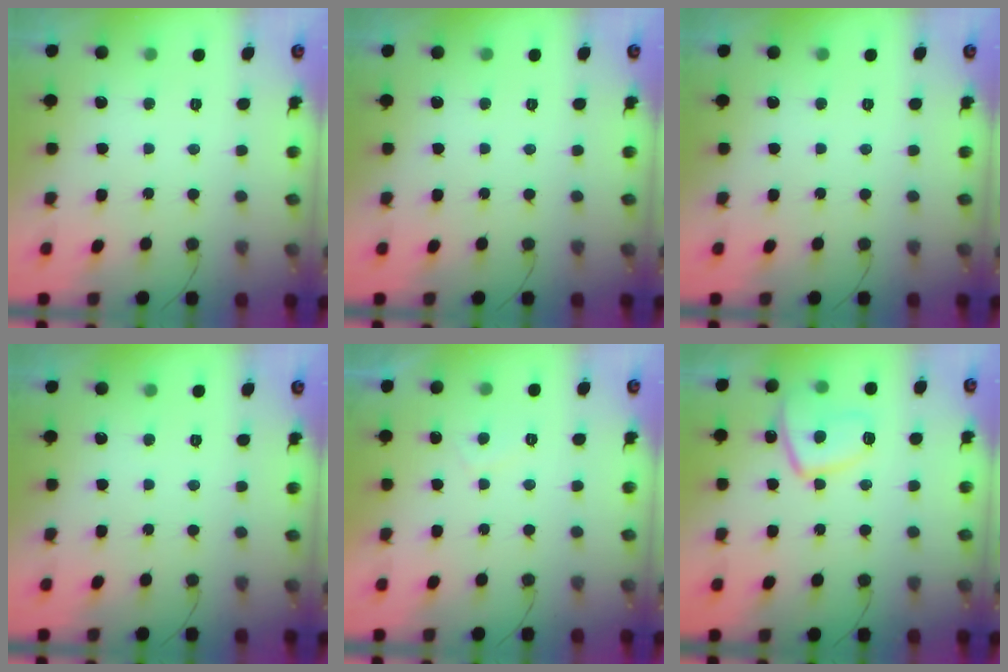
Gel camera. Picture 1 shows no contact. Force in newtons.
{"total": 0.0}
{"total": 0.0}
{"total": 0.0}
{"total": 1.7, "press": 1.5, "slide": 0.7}
{"total": 10.0, "press": 9.9, "slide": 1.1}